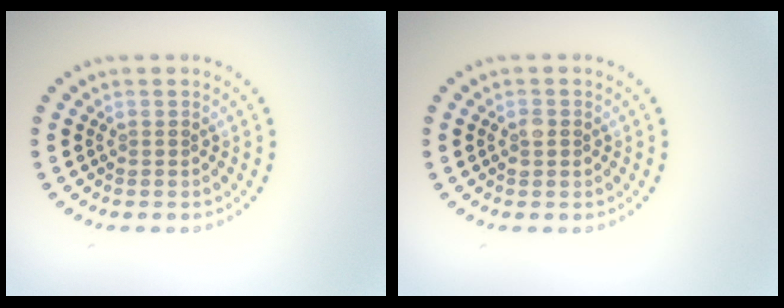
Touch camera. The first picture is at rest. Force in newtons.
{"total": 1.4, "press": 1.4, "slide": 0.0}